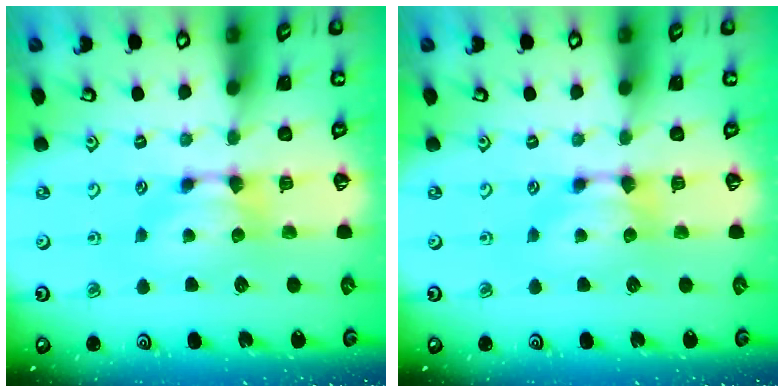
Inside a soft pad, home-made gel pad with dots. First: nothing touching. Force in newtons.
{"total": 0.0}